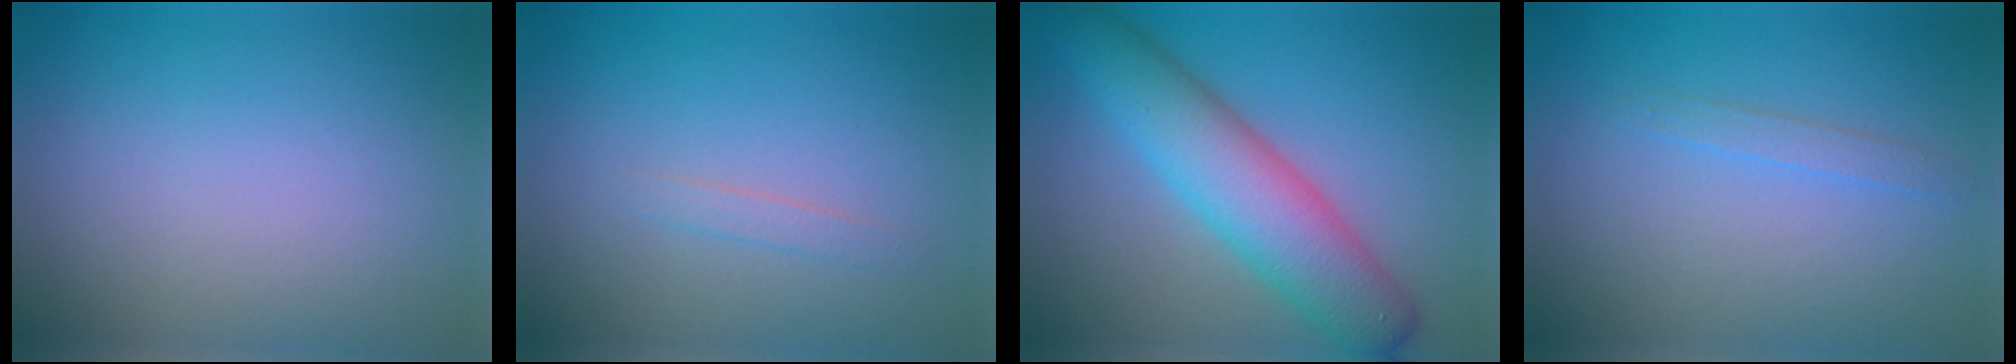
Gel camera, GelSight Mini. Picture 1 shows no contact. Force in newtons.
{"total": 0.9, "press": 0.9, "slide": 0.1}
{"total": 7.5, "press": 7.5, "slide": 0.2}
{"total": 1.1, "press": 1.1, "slide": 0.2}